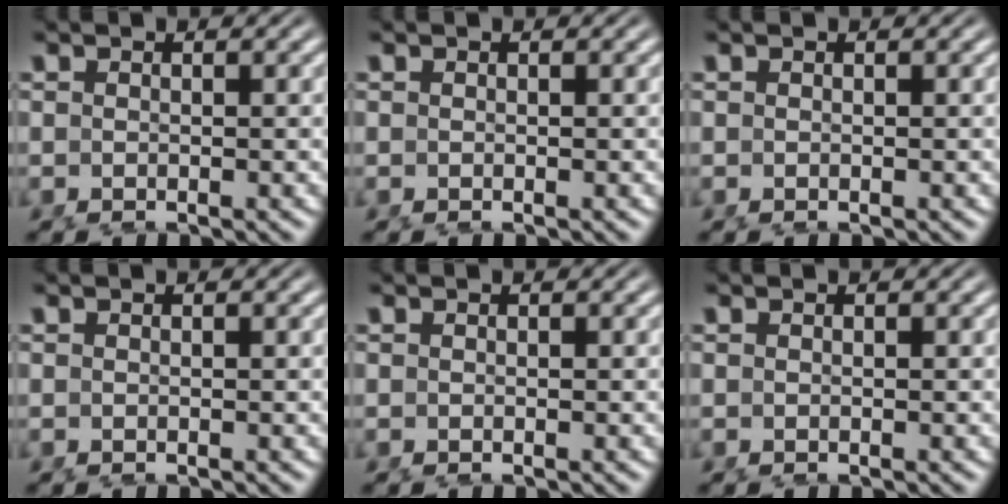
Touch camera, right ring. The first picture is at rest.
{"total": 0.0}
{"total": 0.0}
{"total": 0.0}
{"total": 0.0}
{"total": 0.0}